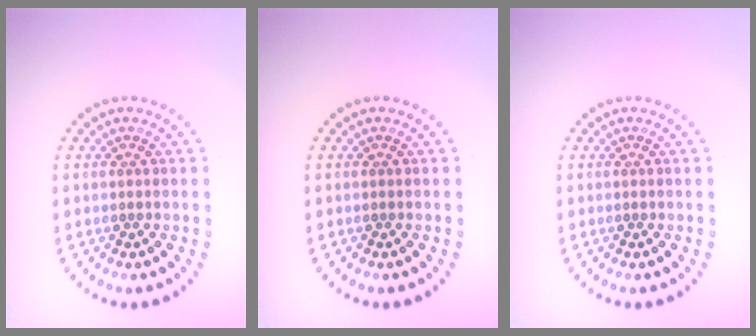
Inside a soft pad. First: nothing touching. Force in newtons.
{"total": 0.0}
{"total": 0.0}